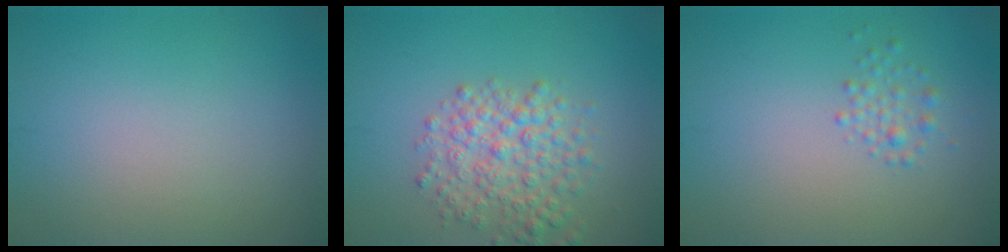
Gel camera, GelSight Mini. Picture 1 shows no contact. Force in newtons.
{"total": 4.1, "press": 4.1, "slide": 0.2}
{"total": 1.4, "press": 1.4, "slide": 0.1}